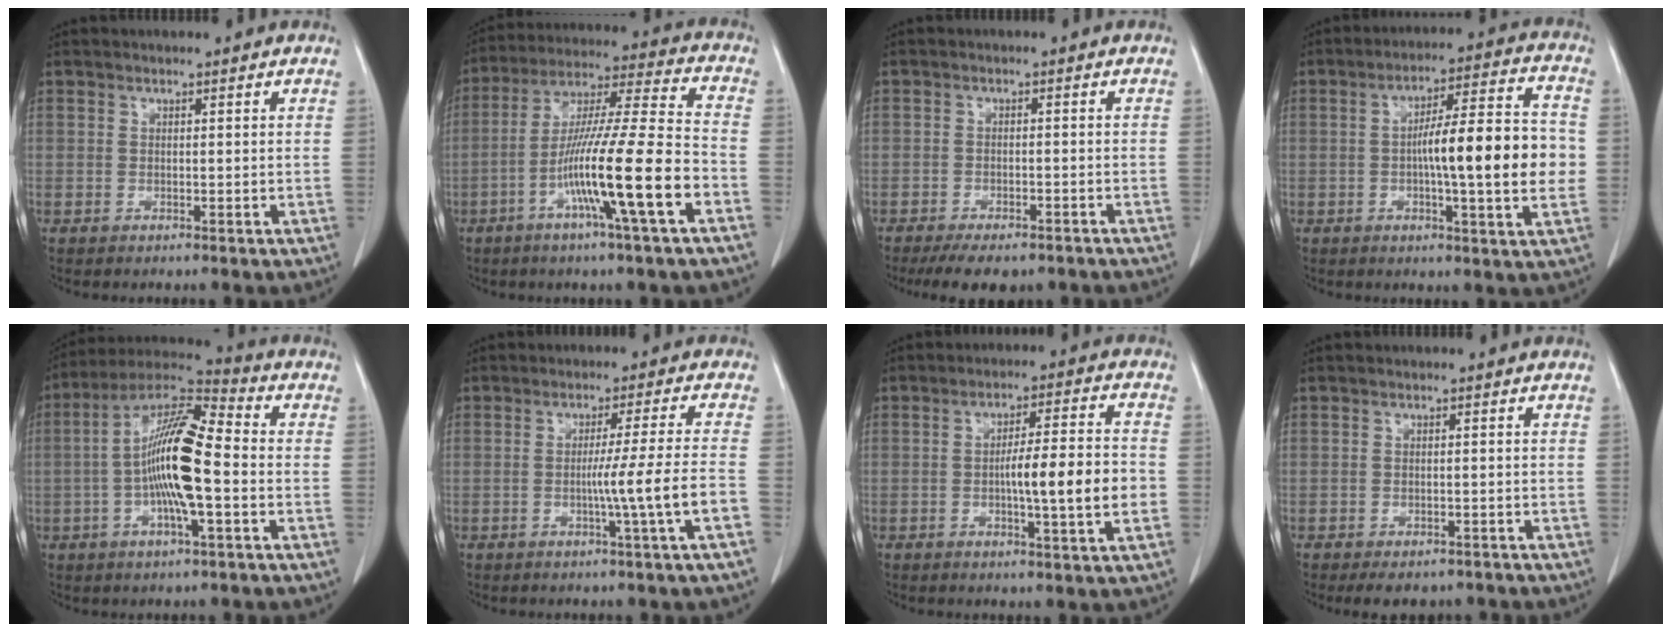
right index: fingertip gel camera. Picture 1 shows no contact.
{"total": 17.3, "force": [-6.4, -0.6, 16.1], "torque": [-0.292, -0.008, -0.117]}
{"total": 8.1, "force": [-6.3, 3.3, 3.8], "torque": [-0.041, -0.002, -0.086]}
{"total": 14.9, "force": [-1.2, 1.5, 14.7], "torque": [-0.222, 0.015, -0.021]}
{"total": 14.5, "force": [-1.8, 2.4, 14.1], "torque": [-0.271, 0.014, -0.038]}
{"total": 7.4, "force": [-2.3, -2.2, 6.7], "torque": [-0.100, -0.008, -0.037]}
{"total": 10.0, "force": [-1.7, 0.2, 9.8], "torque": [-0.154, 0.005, -0.029]}
{"total": 5.9, "force": [-4.7, 3.0, 1.9], "torque": [-0.012, 0.006, -0.057]}